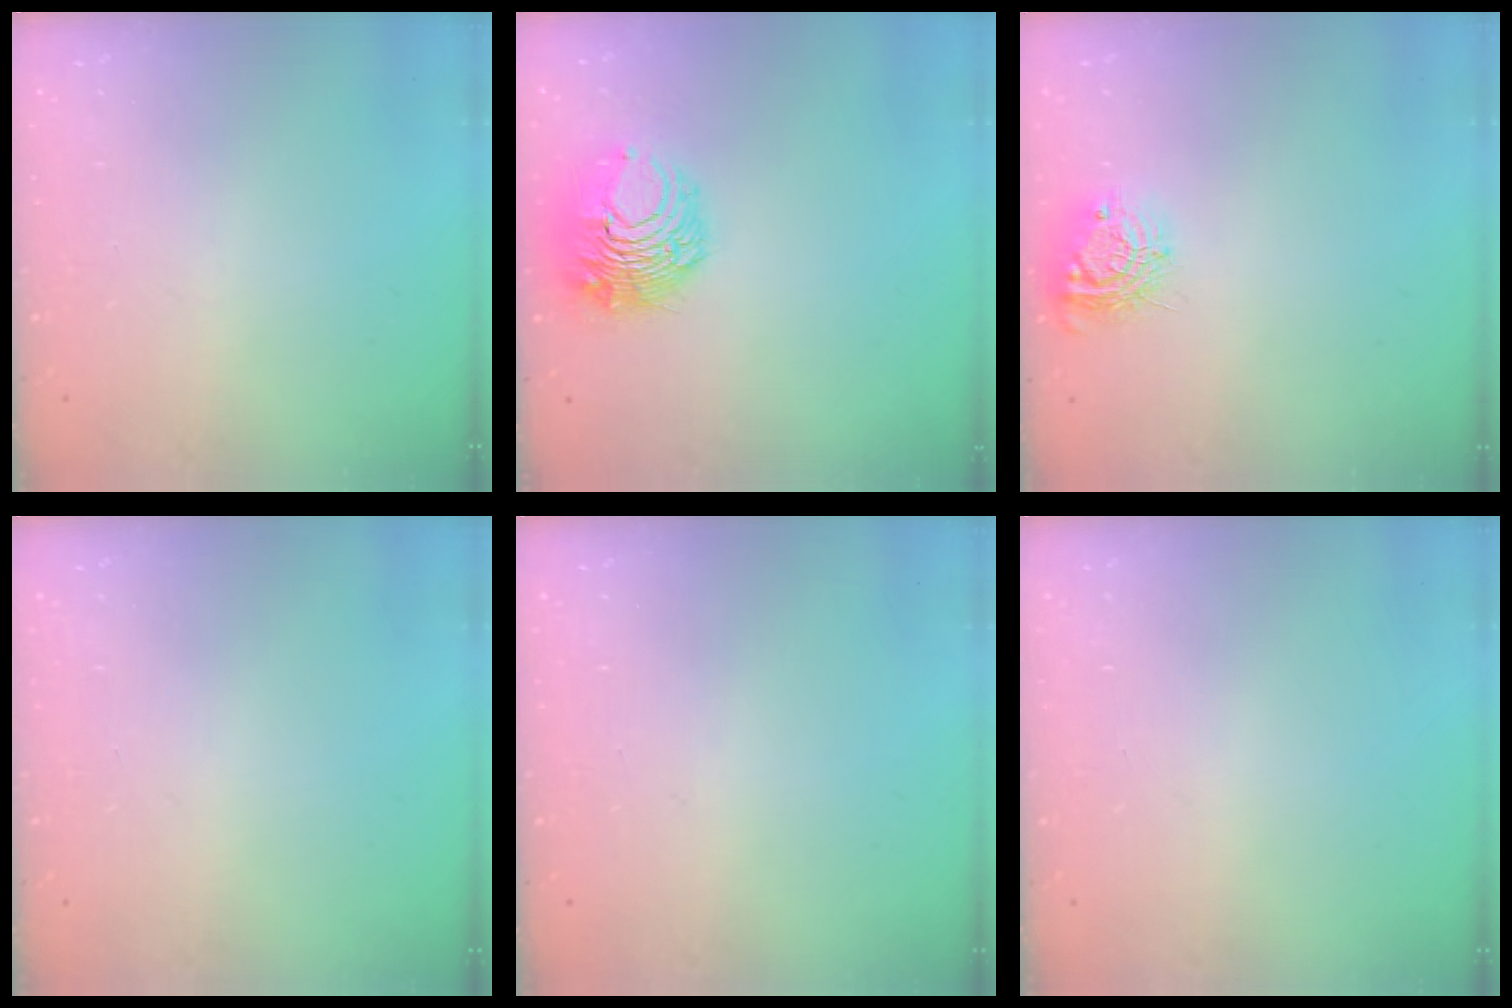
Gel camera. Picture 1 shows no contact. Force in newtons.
{"total": 11.2, "press": 11.2, "slide": 0.7}
{"total": 9.6, "press": 9.6, "slide": 0.5}
{"total": 0.0}
{"total": 0.0}
{"total": 0.0}